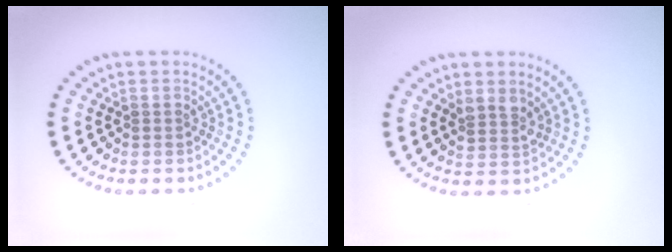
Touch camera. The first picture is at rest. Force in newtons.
{"total": 1.8, "press": 1.5, "slide": 1.1}